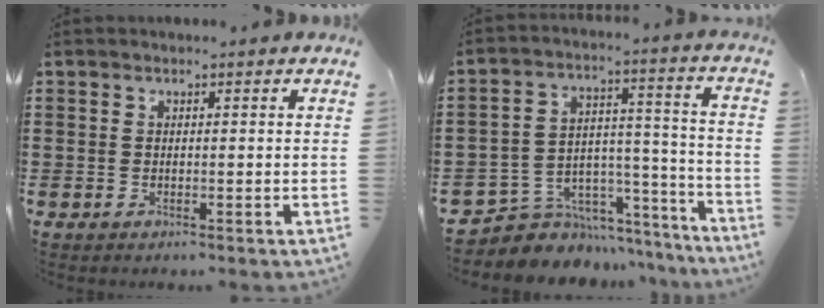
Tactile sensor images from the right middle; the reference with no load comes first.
{"total": 5.7, "force": [-4.6, 3.4, 0.4], "torque": [-0.015, 0.011, -0.086]}